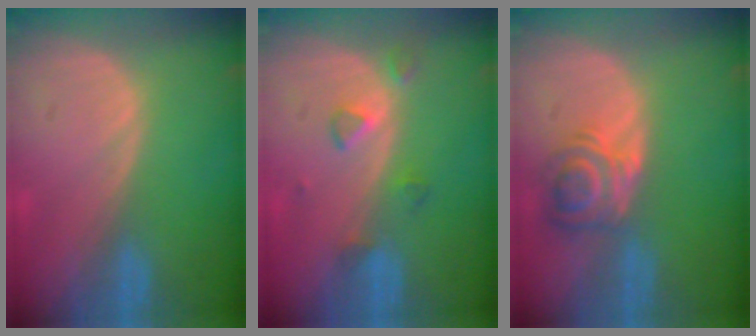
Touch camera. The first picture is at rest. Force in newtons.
{"total": 3.2, "press": 3.1, "slide": 0.8}
{"total": 5.6, "press": 5.2, "slide": 2.2}